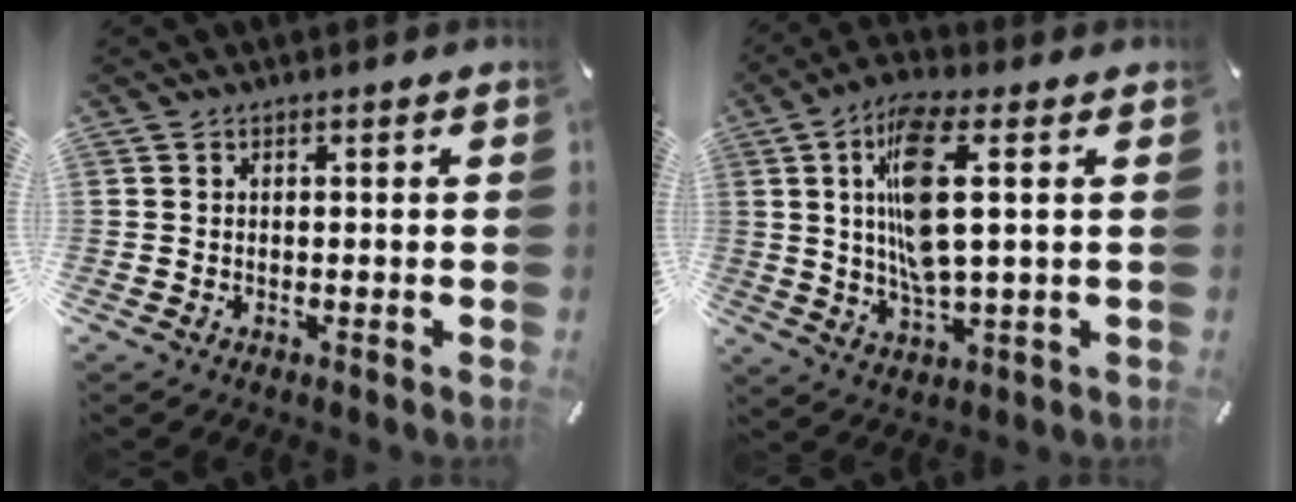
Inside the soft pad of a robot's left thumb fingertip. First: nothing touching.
{"total": 12.7, "force": [2.5, 3.7, 11.9], "torque": [-0.242, -0.008, 0.037]}